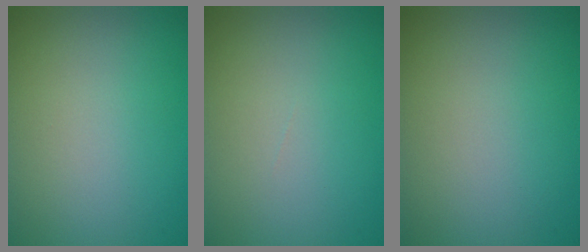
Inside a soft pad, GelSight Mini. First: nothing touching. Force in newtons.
{"total": 0.0}
{"total": 0.0}